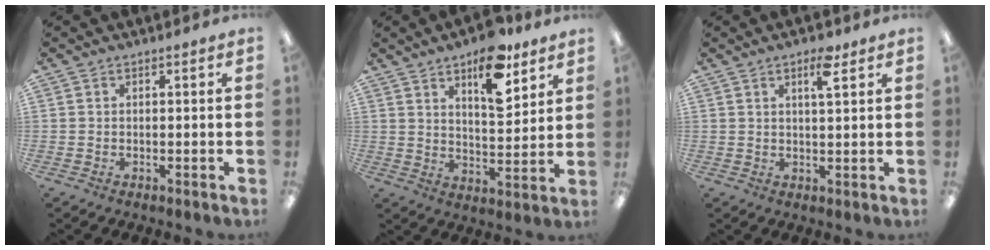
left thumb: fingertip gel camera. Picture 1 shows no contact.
{"total": 13.1, "force": [8.7, 5.3, 8.3], "torque": [-0.110, -0.048, 0.145]}
{"total": 5.2, "force": [3.1, 1.3, 3.9], "torque": [-0.055, -0.009, 0.046]}